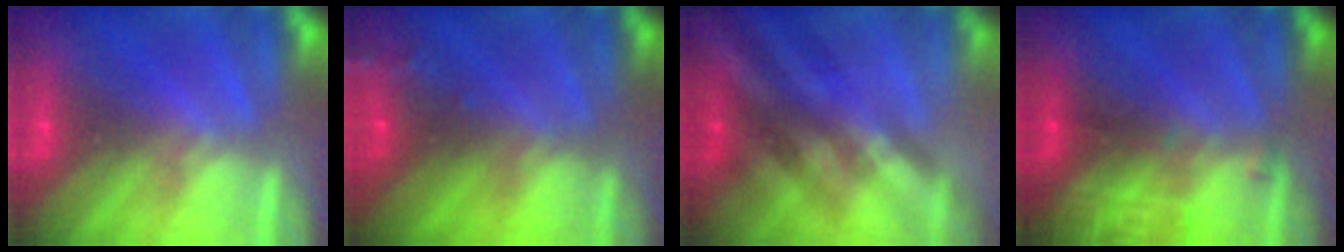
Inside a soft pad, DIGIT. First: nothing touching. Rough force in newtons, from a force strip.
{"total": 8.4}
{"total": 2.6}
{"total": 3.0}